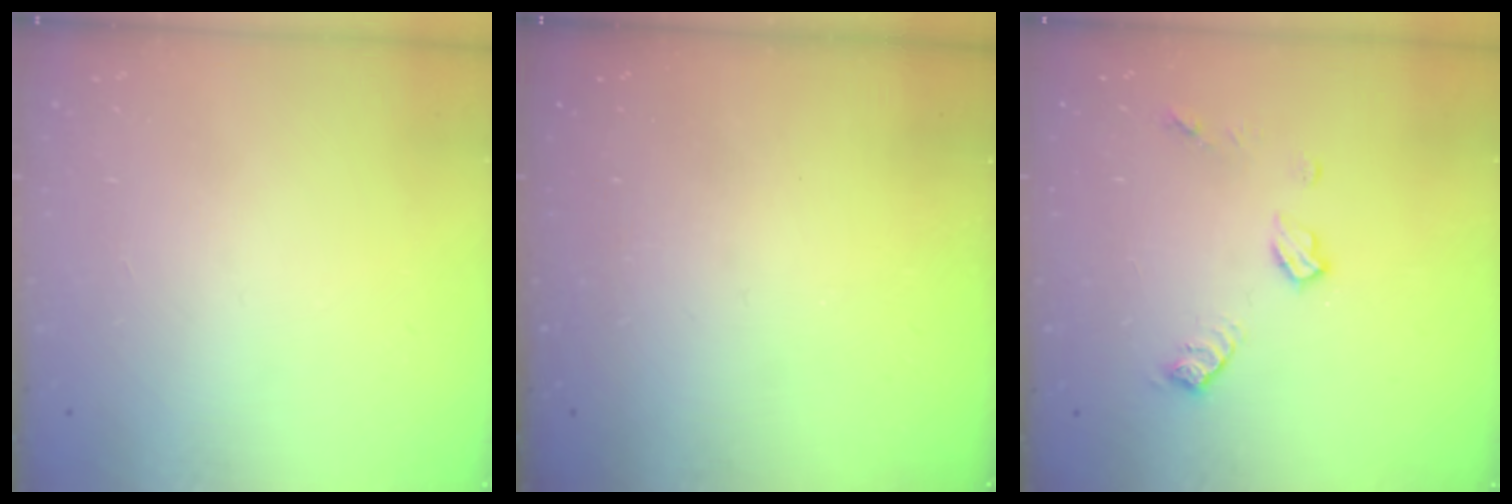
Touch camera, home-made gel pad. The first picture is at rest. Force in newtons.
{"total": 0.0}
{"total": 8.6, "press": 8.6, "slide": 0.3}